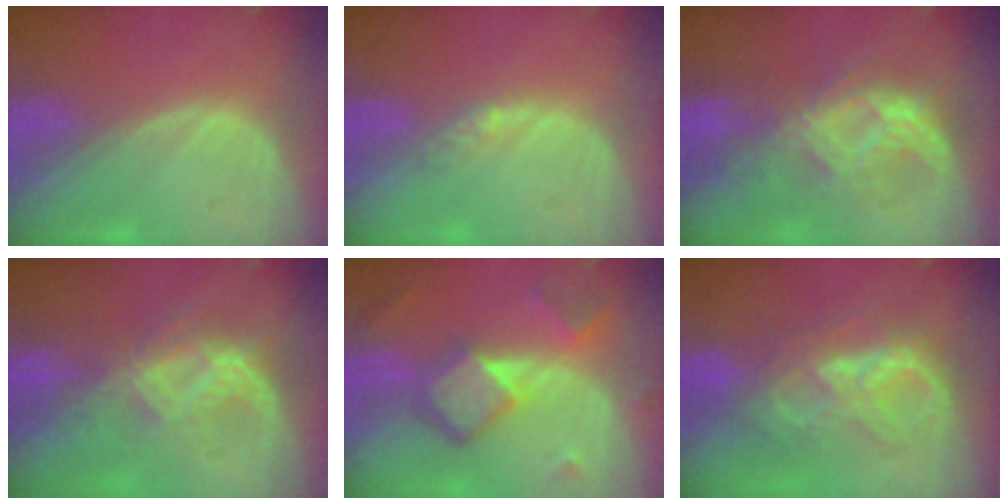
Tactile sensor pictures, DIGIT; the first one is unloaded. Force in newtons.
{"total": 2.2, "press": 1.7, "slide": 1.3}
{"total": 7.7, "press": 7.6, "slide": 0.7}
{"total": 7.0, "press": 6.8, "slide": 1.7}
{"total": 7.7, "press": 7.7, "slide": 0.7}
{"total": 7.7, "press": 7.7, "slide": 0.5}